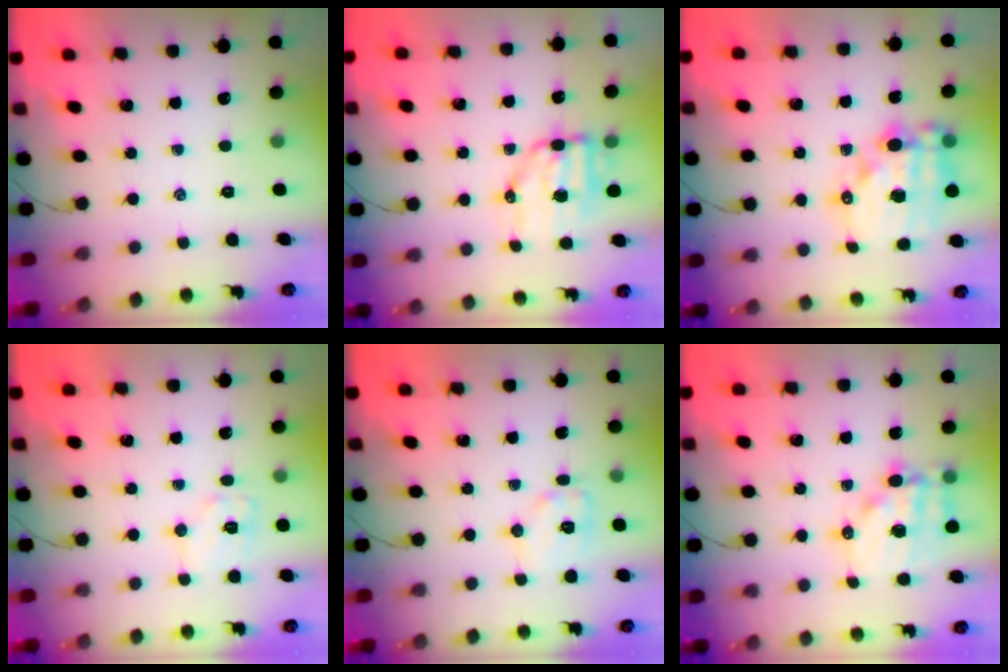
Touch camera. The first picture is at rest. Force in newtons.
{"total": 7.4, "press": 7.3, "slide": 1.7}
{"total": 16.7, "press": 16.3, "slide": 3.6}
{"total": 8.3, "press": 8.3, "slide": 1.0}
{"total": 9.0, "press": 9.0, "slide": 0.2}
{"total": 14.4, "press": 14.0, "slide": 3.5}